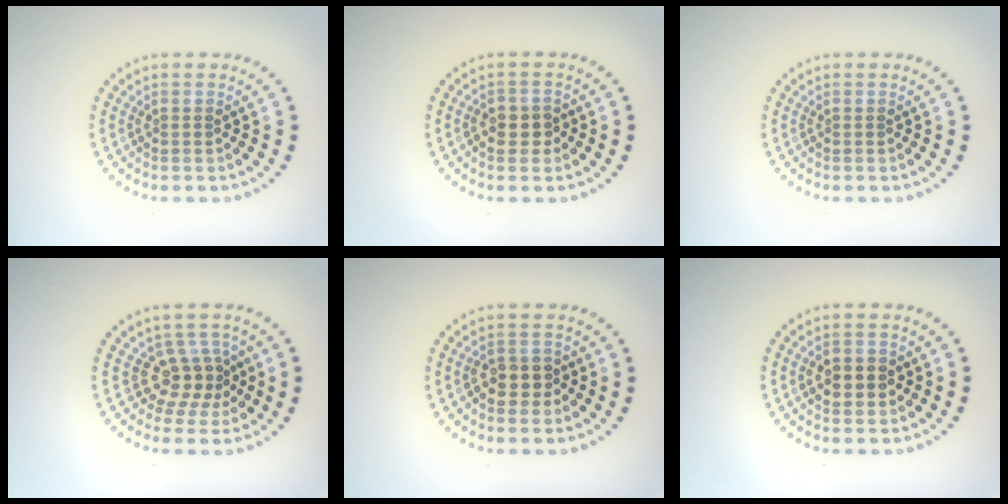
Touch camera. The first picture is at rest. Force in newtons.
{"total": 2.4, "press": 2.3, "slide": 0.9}
{"total": 0.0}
{"total": 3.2, "press": 2.4, "slide": 2.1}
{"total": 2.4, "press": 2.3, "slide": 0.7}
{"total": 2.7, "press": 2.7, "slide": 0.5}